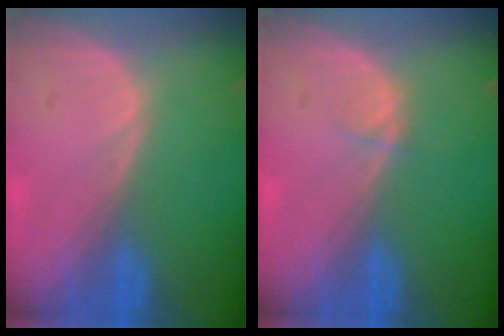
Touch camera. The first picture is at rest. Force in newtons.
{"total": 0.8, "press": 0.8, "slide": 0.1}